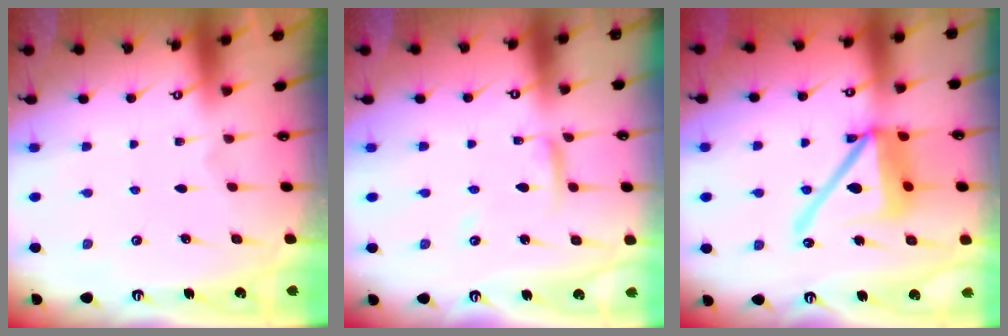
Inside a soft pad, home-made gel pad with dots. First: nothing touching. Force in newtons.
{"total": 4.4, "press": 4.4, "slide": 0.4}
{"total": 15.2, "press": 14.9, "slide": 2.7}